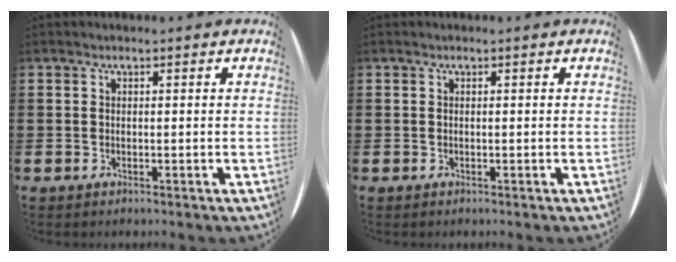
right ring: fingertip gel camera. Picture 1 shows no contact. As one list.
[{"total": 0.0}]